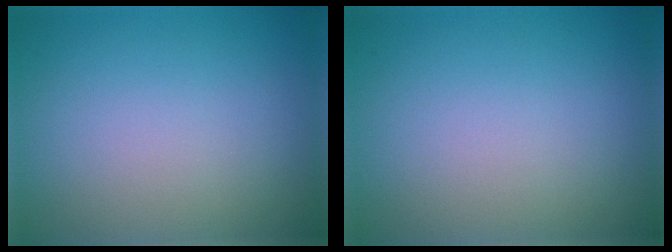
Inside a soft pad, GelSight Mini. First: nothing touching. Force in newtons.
{"total": 0.0}